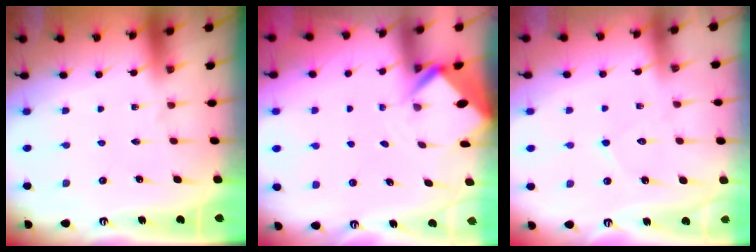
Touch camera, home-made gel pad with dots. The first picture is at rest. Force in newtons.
{"total": 3.1, "press": 3.1, "slide": 0.2}
{"total": 6.4, "press": 6.4, "slide": 0.4}